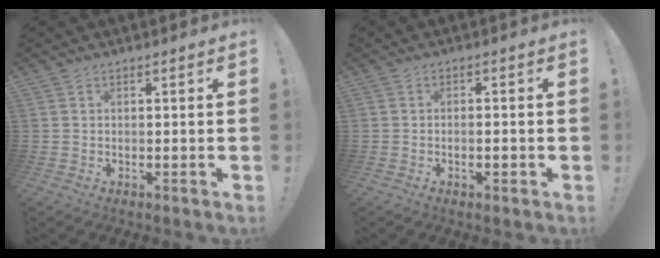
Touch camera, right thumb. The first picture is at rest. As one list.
[{"total": 2.1, "force": [-0.9, 0.7, 1.7], "torque": [-0.021, 0.001, -0.016]}]